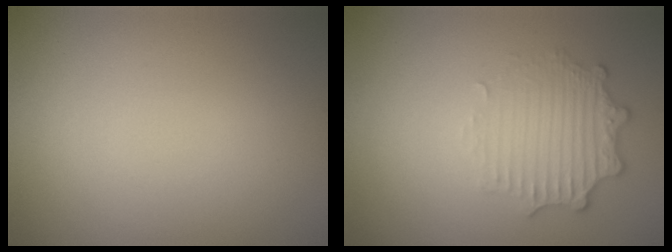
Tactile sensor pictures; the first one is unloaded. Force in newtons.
{"total": 3.4, "press": 2.7, "slide": 2.1}